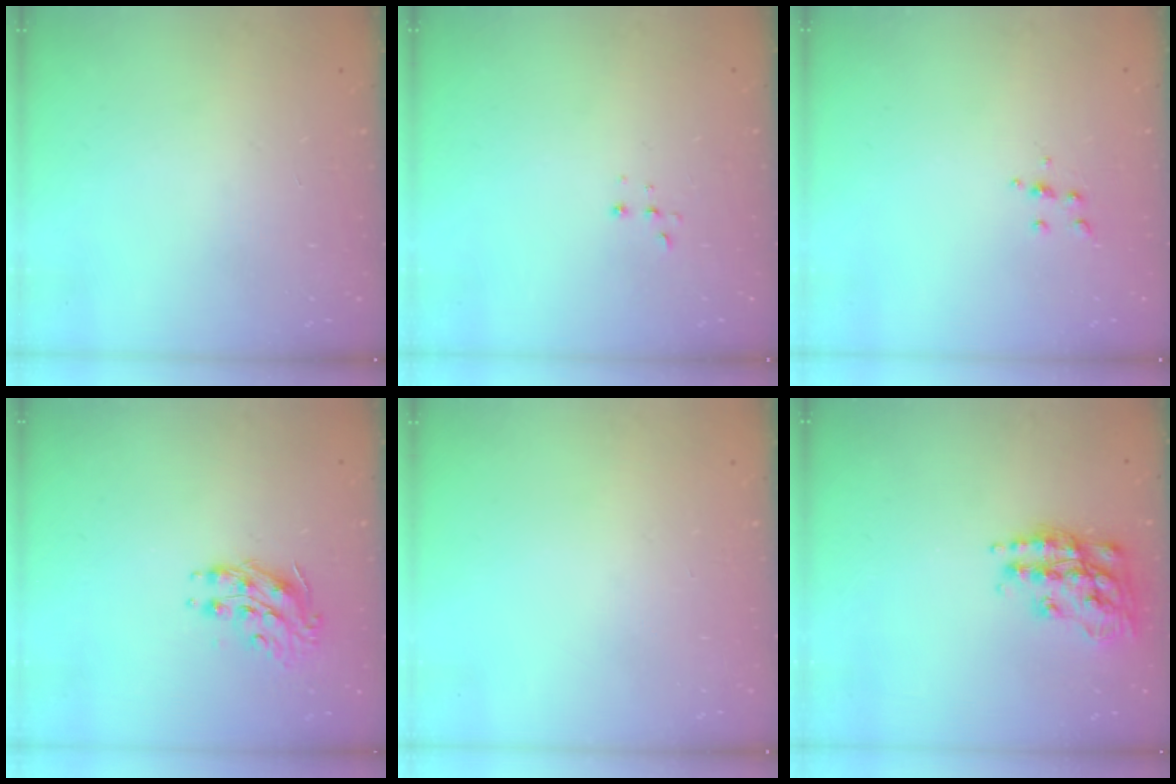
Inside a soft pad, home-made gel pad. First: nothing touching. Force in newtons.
{"total": 2.2, "press": 2.2, "slide": 0.5}
{"total": 4.0, "press": 3.9, "slide": 0.9}
{"total": 9.0, "press": 9.0, "slide": 0.1}
{"total": 0.0}
{"total": 17.4, "press": 17.3, "slide": 1.2}